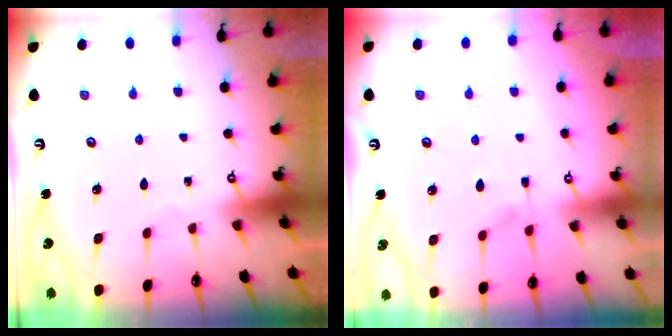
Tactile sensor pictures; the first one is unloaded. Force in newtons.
{"total": 1.3, "press": 0.3, "slide": 1.2}